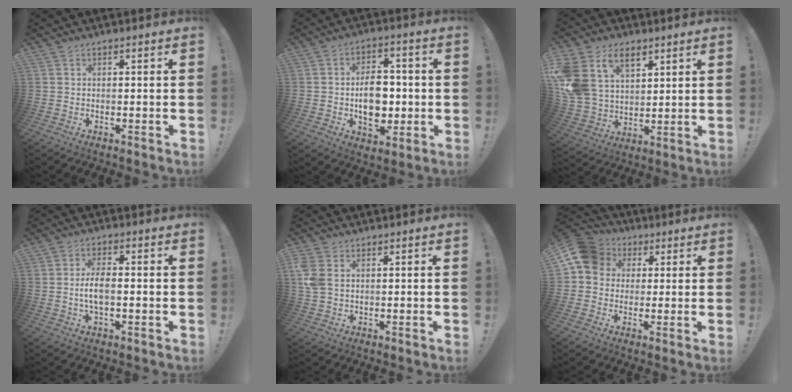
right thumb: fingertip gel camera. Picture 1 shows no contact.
{"total": 11.9, "force": [-0.9, 8.3, 8.5], "torque": [-0.112, 0.008, -0.013]}
{"total": 15.8, "force": [8.0, 10.7, 8.3], "torque": [-0.172, -0.043, 0.154]}
{"total": 6.0, "force": [-1.1, 2.5, 5.4], "torque": [-0.113, 0.000, -0.023]}
{"total": 4.5, "force": [1.1, 3.0, 3.2], "torque": [-0.075, 0.002, 0.022]}
{"total": 9.8, "force": [2.6, 8.6, 3.9], "torque": [-0.062, 0.004, 0.054]}